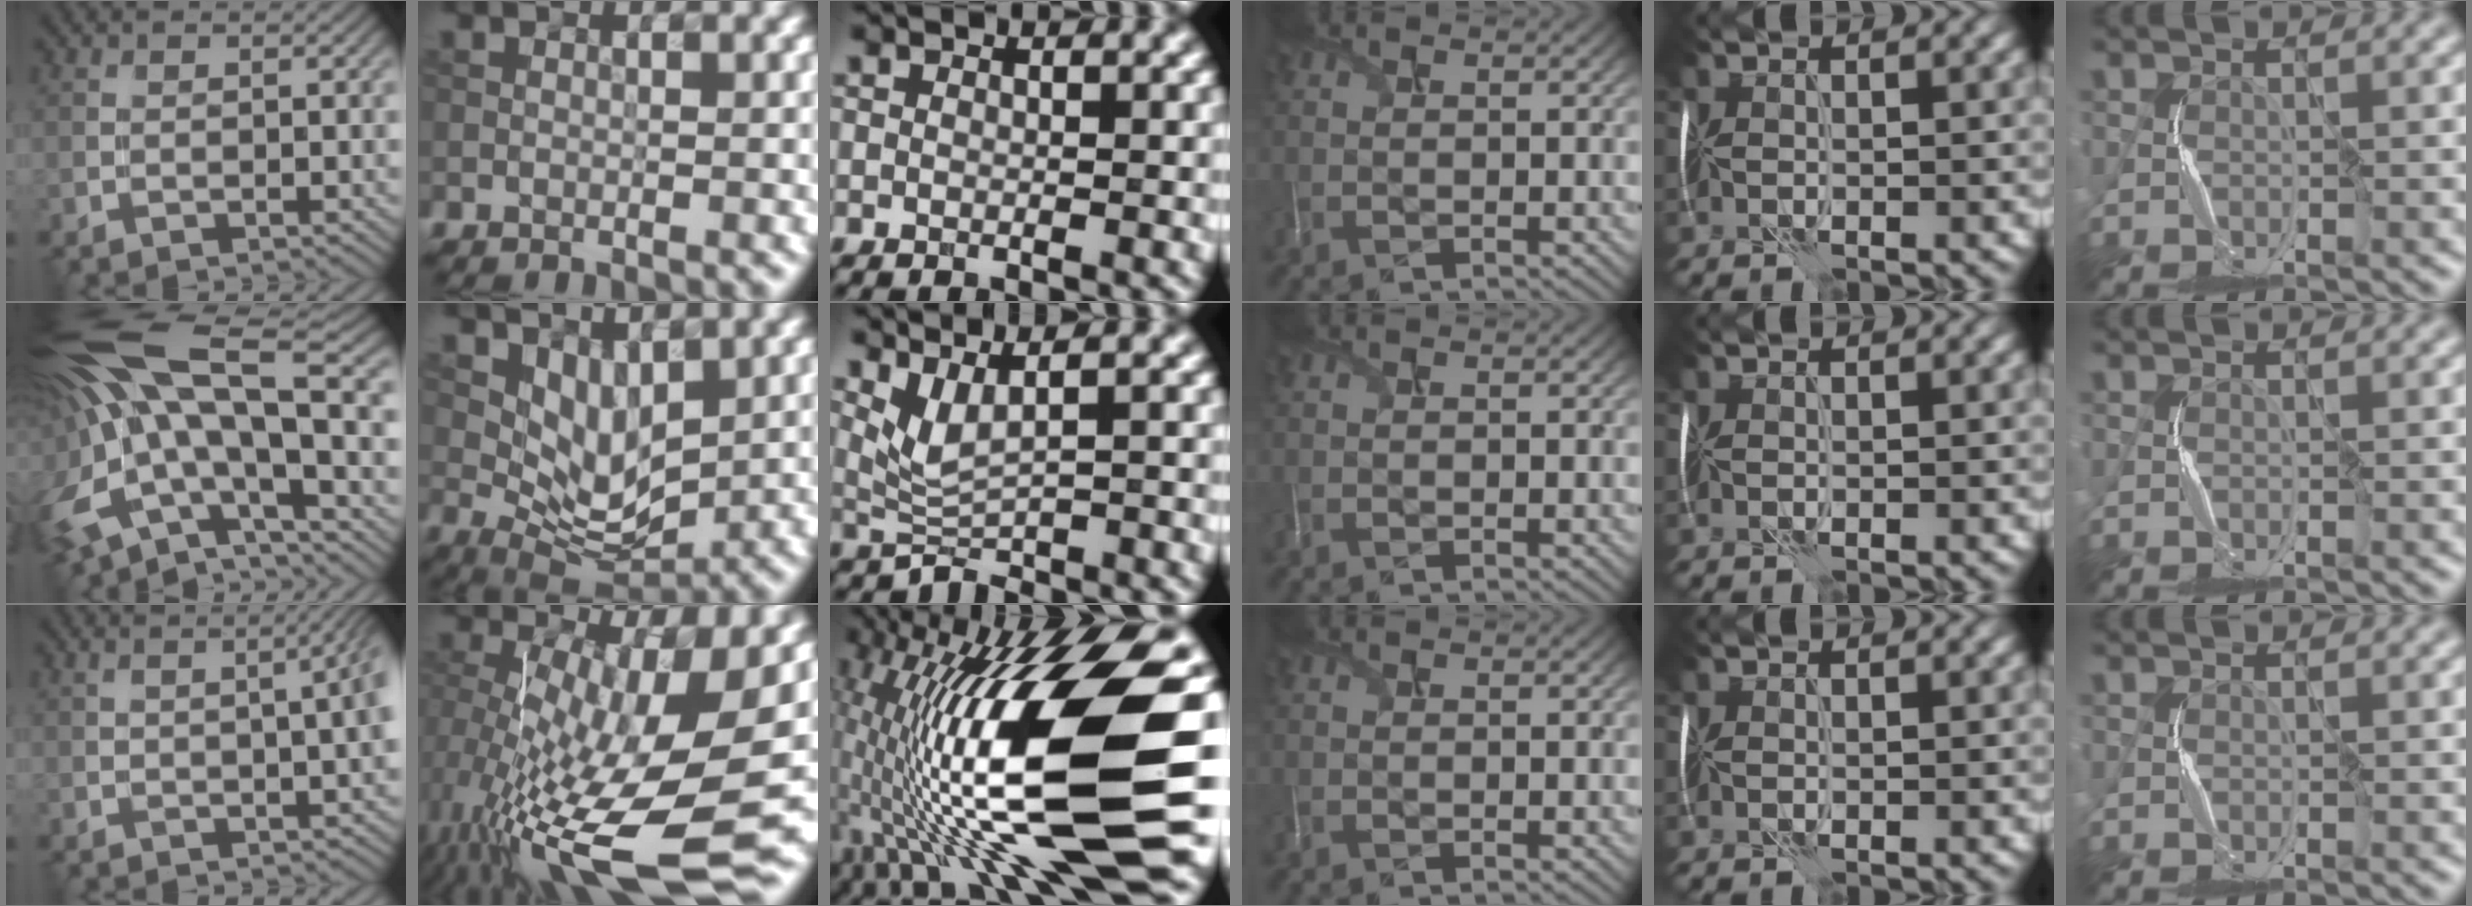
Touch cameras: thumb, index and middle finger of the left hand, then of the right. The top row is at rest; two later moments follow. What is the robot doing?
{"motion": "shake", "object": "plastic piggy bank"}